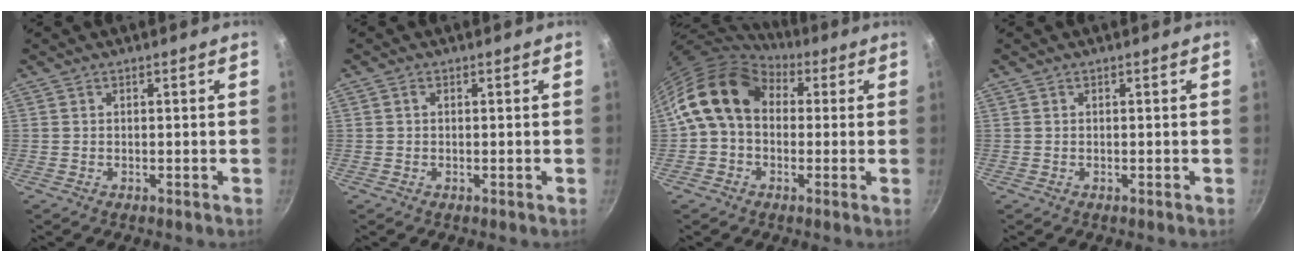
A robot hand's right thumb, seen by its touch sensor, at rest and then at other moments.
{"total": 0.7, "force": [0.1, 0.5, 0.4], "torque": [-0.006, 0.005, 0.000]}
{"total": 12.5, "force": [2.5, 9.4, 7.8], "torque": [-0.109, 0.021, 0.024]}
{"total": 0.0}